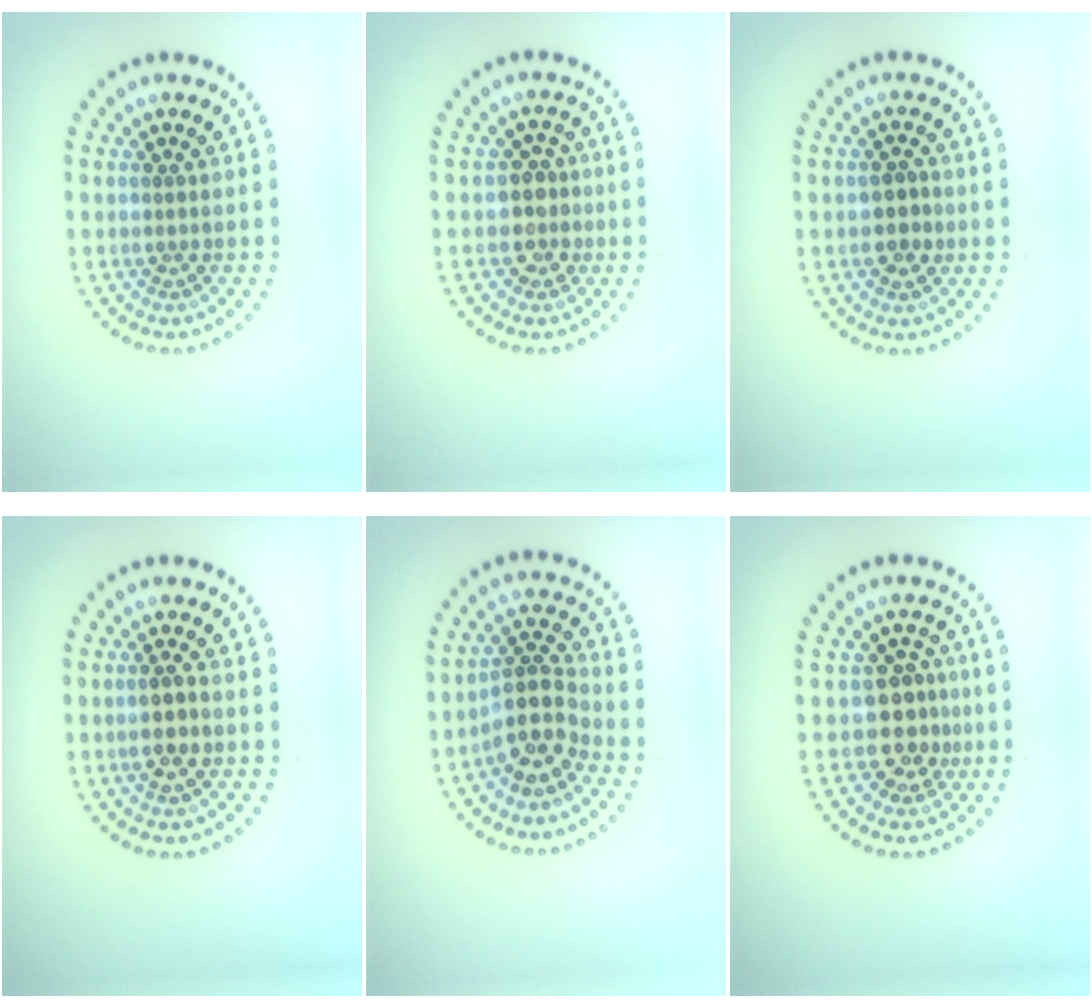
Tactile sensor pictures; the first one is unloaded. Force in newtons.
{"total": 2.4, "press": 2.1, "slide": 1.1}
{"total": 2.3, "press": 2.3, "slide": 0.2}
{"total": 2.2, "press": 2.1, "slide": 0.6}
{"total": 4.0, "press": 3.4, "slide": 2.2}
{"total": 3.3, "press": 2.8, "slide": 1.6}